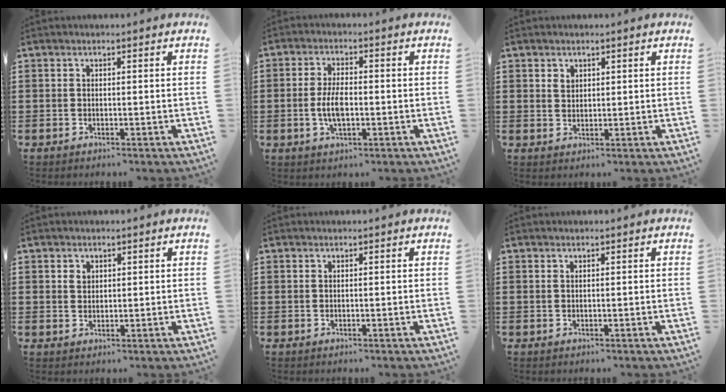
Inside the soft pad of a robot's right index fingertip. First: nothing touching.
{"total": 4.9, "force": [-0.7, 1.8, 4.5], "torque": [-0.096, -0.003, -0.015]}
{"total": 1.4, "force": [1.0, 1.0, 0.3], "torque": [-0.009, 0.003, 0.019]}
{"total": 1.3, "force": [0.7, 1.0, 0.4], "torque": [-0.010, 0.003, 0.014]}
{"total": 0.0}
{"total": 0.0}